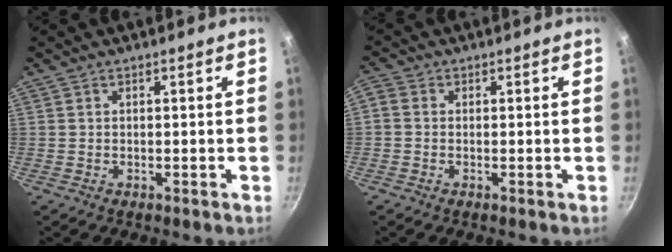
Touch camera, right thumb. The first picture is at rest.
{"total": 1.8, "force": [-0.4, 1.3, 1.1], "torque": [-0.030, 0.008, -0.020]}